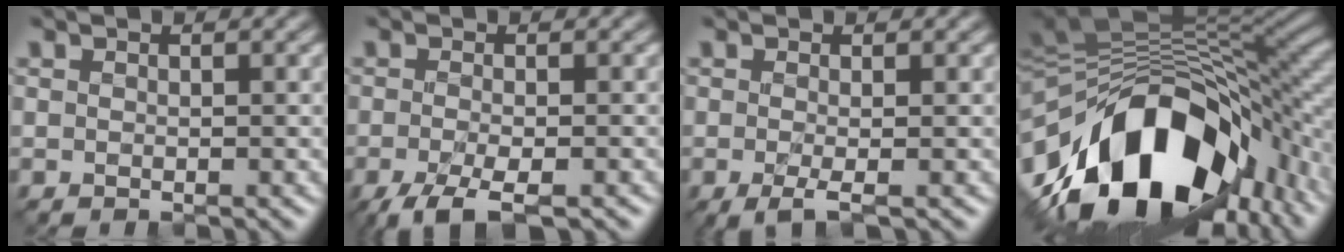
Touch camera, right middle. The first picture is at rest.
{"total": 4.8, "force": [-3.1, 1.3, 3.5], "torque": [-0.068, -0.006, -0.058]}
{"total": 1.7, "force": [-0.6, 0.2, 1.6], "torque": [-0.037, -0.006, -0.010]}
{"total": 17.6, "force": [-6.8, 9.7, 12.9], "torque": [-0.231, -0.011, -0.109]}